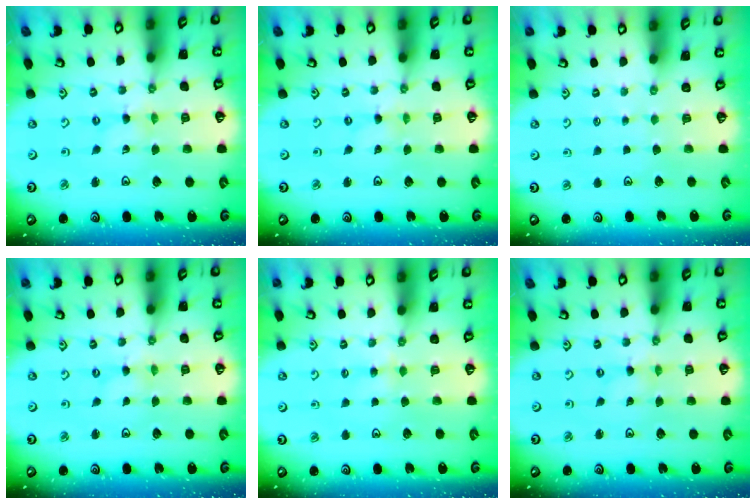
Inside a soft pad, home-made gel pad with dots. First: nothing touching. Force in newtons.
{"total": 0.0}
{"total": 0.6, "press": 0.6, "slide": 0.1}
{"total": 0.0}
{"total": 3.5, "press": 3.4, "slide": 0.4}
{"total": 0.0}